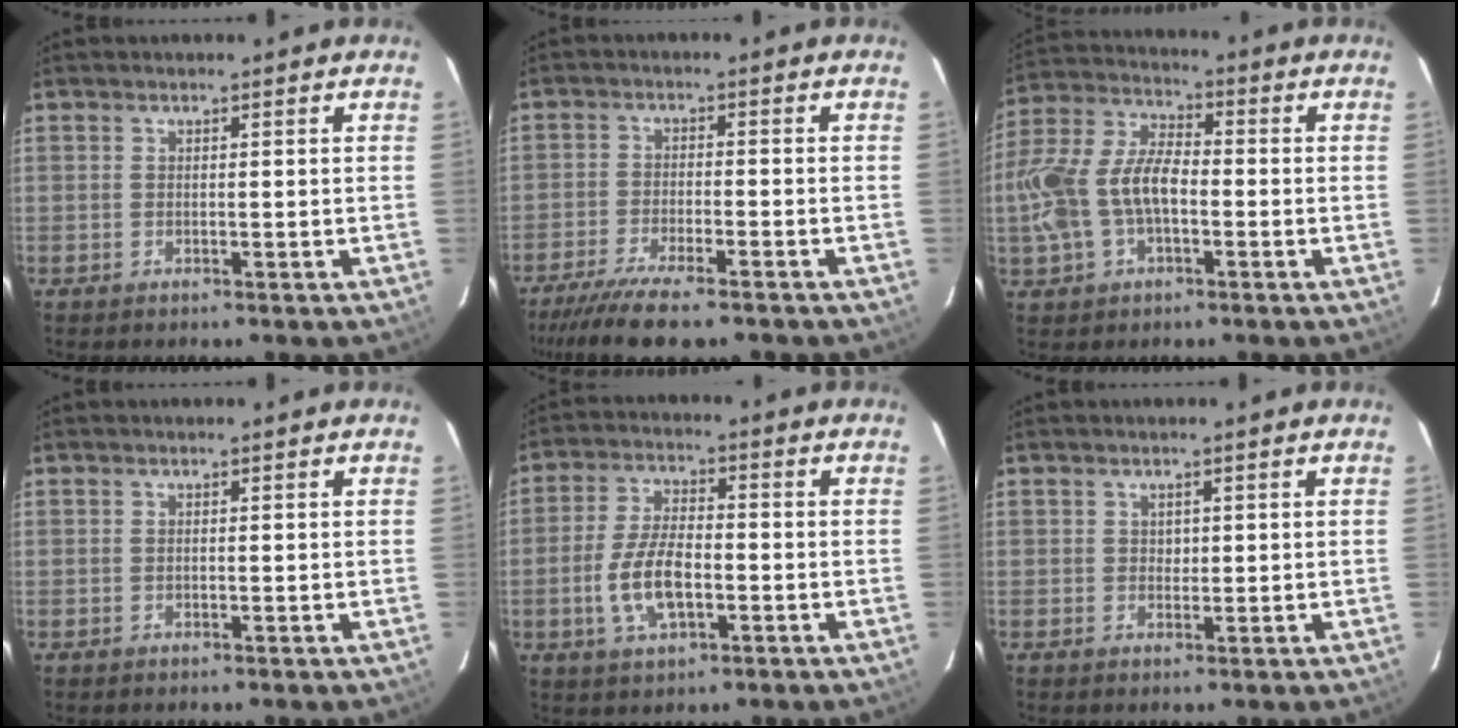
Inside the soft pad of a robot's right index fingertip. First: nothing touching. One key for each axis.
{"total": 11.3, "fx": -9.2, "fy": 2.1, "fz": 6.3, "tx": -0.147, "ty": -0.035, "tz": -0.161}
{"total": 14.5, "fx": -2.7, "fy": 8.3, "fz": 11.5, "tx": -0.253, "ty": 0.014, "tz": -0.050}
{"total": 0.0}
{"total": 9.6, "fx": -2.7, "fy": 4.5, "fz": 8.1, "tx": -0.167, "ty": -0.001, "tz": -0.047}
{"total": 1.2, "fx": 0.4, "fy": 1.1, "fz": 0.2, "tx": 0.002, "ty": 0.003, "tz": 0.007}